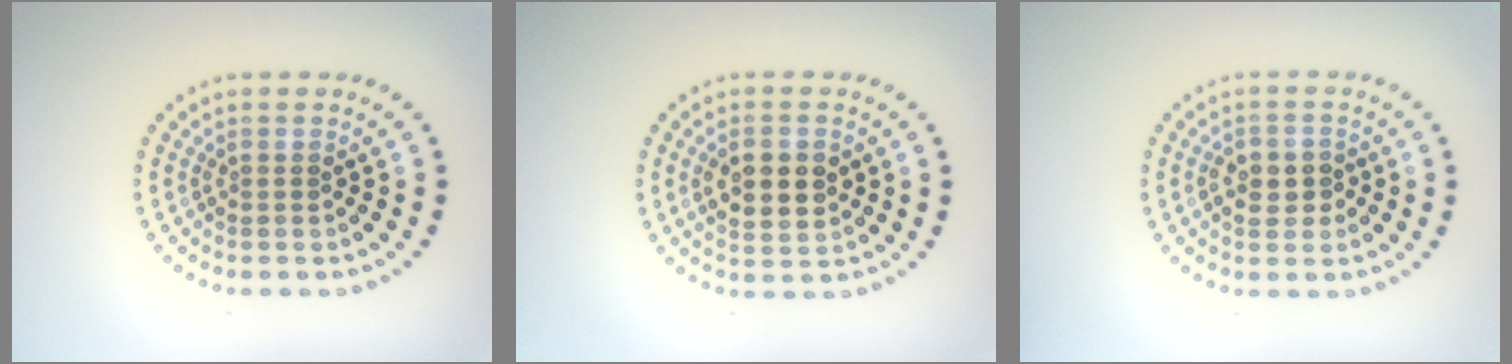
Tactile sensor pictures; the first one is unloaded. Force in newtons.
{"total": 4.3, "press": 4.3, "slide": 0.3}
{"total": 2.8, "press": 2.8, "slide": 0.5}